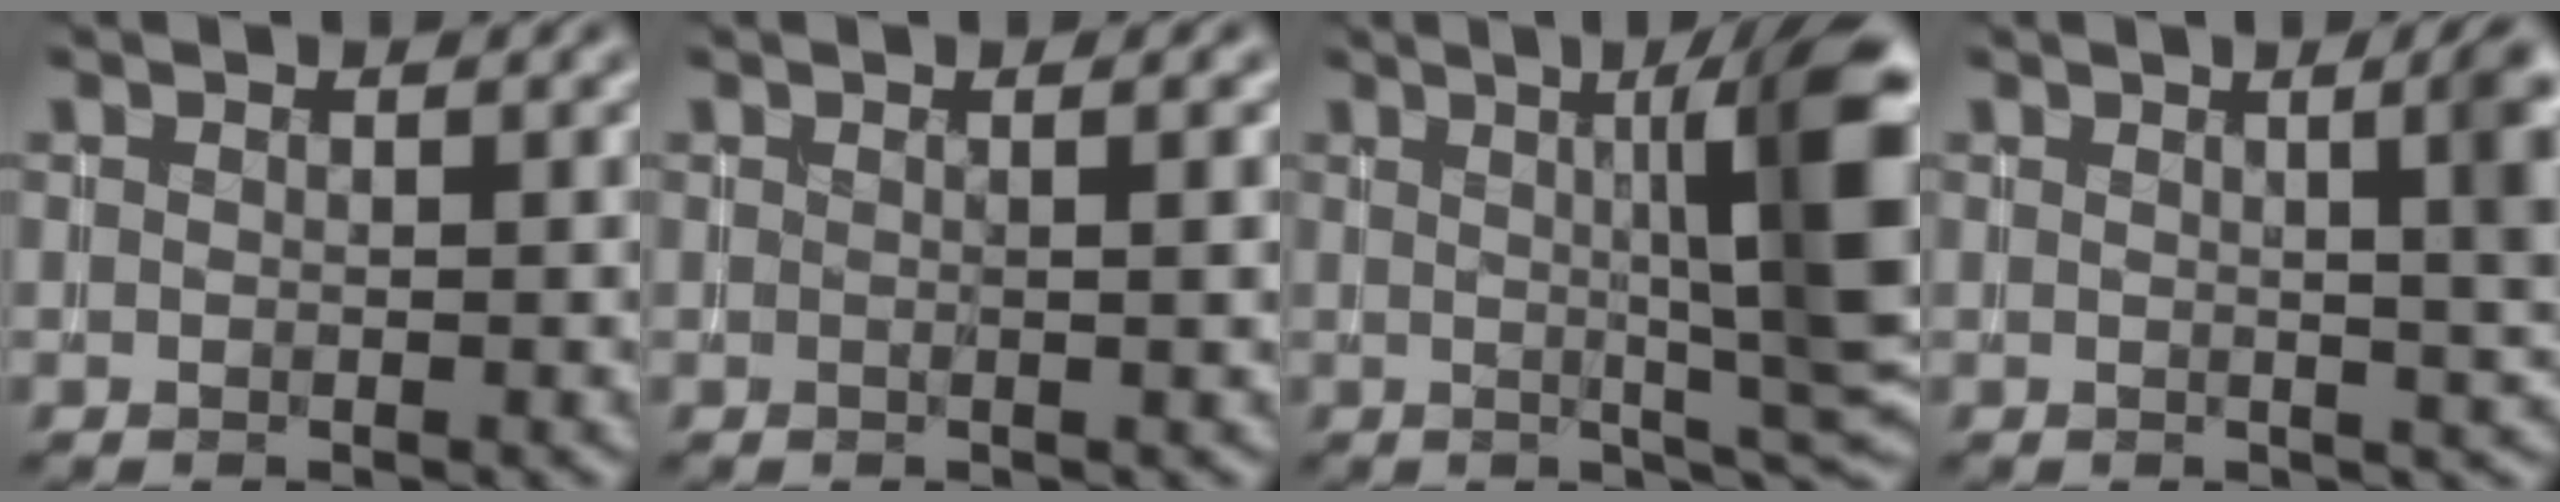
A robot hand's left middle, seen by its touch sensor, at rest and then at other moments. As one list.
[{"total": 1.8, "force": [0.3, 0.6, 1.7], "torque": [-0.016, -0.001, -0.004]}, {"total": 12.0, "force": [1.9, 2.0, 11.7], "torque": [-0.141, 0.002, 0.027]}, {"total": 6.8, "force": [1.4, 2.3, 6.3], "torque": [-0.033, 0.017, 0.012]}]